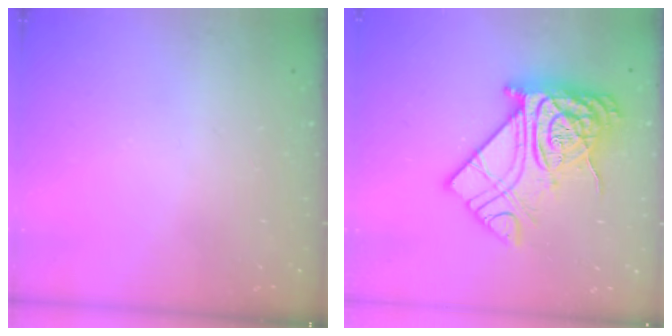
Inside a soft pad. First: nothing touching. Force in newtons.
{"total": 22.9, "press": 22.8, "slide": 2.0}